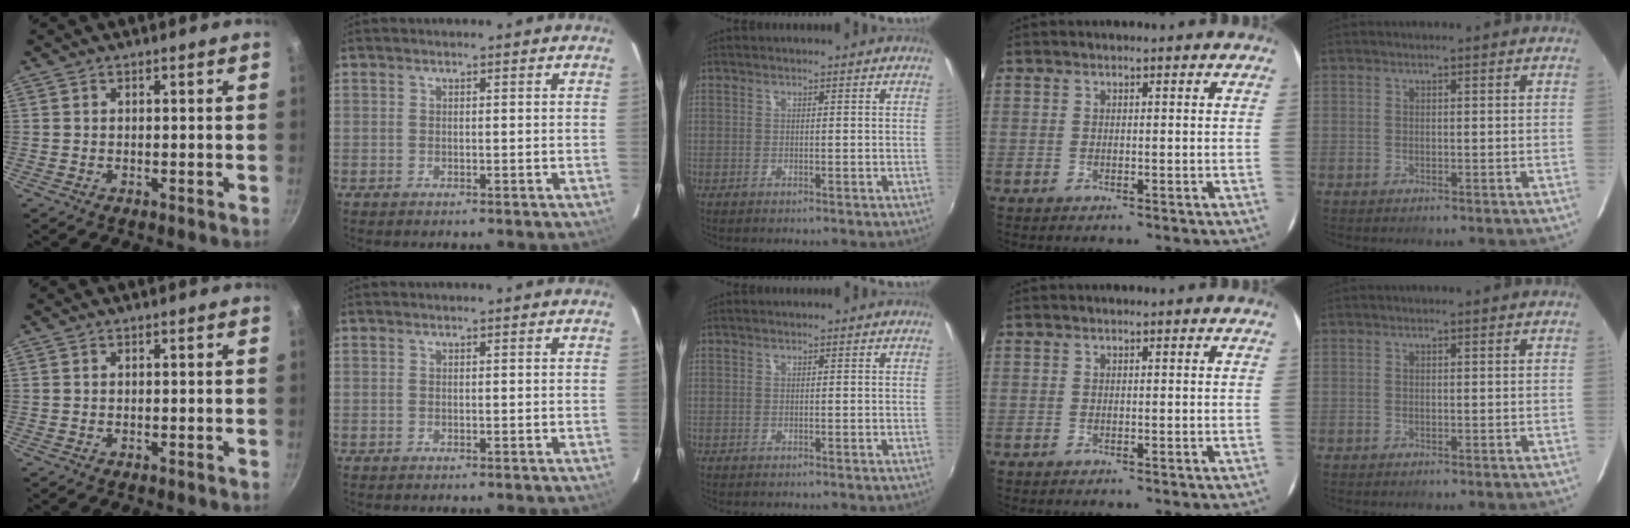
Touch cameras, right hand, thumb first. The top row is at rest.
{}